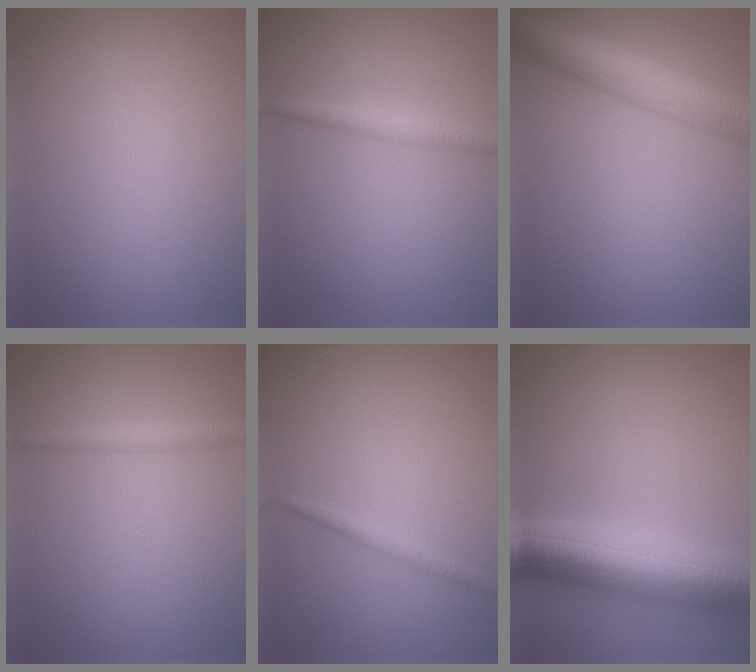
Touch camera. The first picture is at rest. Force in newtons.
{"total": 2.1, "press": 2.1, "slide": 0.0}
{"total": 7.5, "press": 7.5, "slide": 0.3}
{"total": 1.6, "press": 1.6, "slide": 0.1}
{"total": 1.1, "press": 1.1, "slide": 0.0}
{"total": 10.1, "press": 10.1, "slide": 0.4}